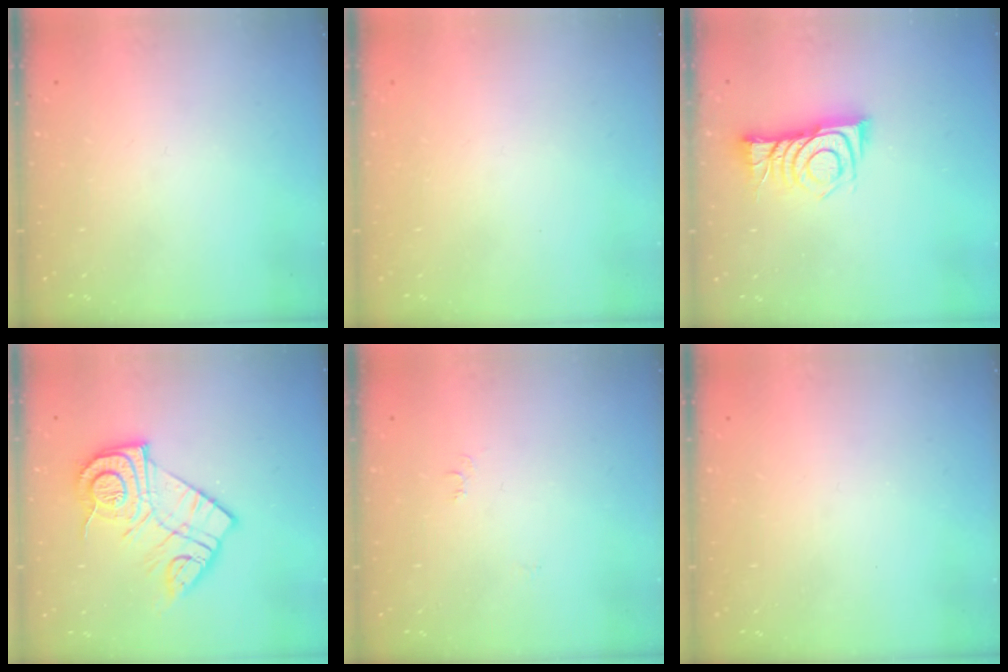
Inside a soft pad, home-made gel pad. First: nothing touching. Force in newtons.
{"total": 1.7, "press": 1.7, "slide": 0.1}
{"total": 9.9, "press": 9.9, "slide": 0.4}
{"total": 16.1, "press": 16.1, "slide": 1.5}
{"total": 4.3, "press": 4.3, "slide": 0.6}
{"total": 0.0}